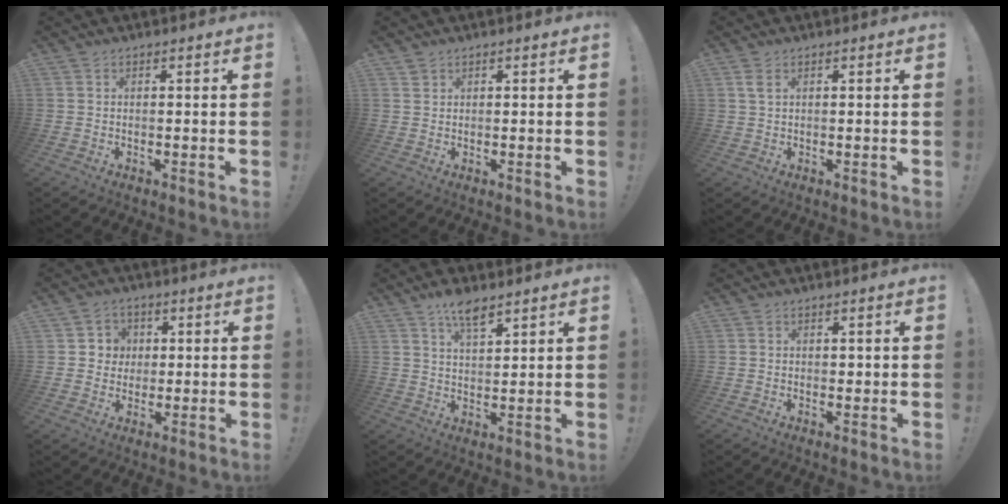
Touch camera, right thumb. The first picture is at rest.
{"total": 1.1, "force": [0.9, 0.7, 0.2], "torque": [0.002, -0.004, 0.016]}
{"total": 2.3, "force": [1.1, 1.0, 1.8], "torque": [-0.033, 0.000, 0.018]}
{"total": 5.6, "force": [0.7, 5.5, 0.8], "torque": [-0.010, -0.005, 0.014]}
{"total": 6.9, "force": [5.1, 2.2, 4.2], "torque": [-0.077, -0.025, 0.089]}
{"total": 0.7, "force": [0.1, 0.6, 0.2], "torque": [0.004, 0.000, 0.001]}